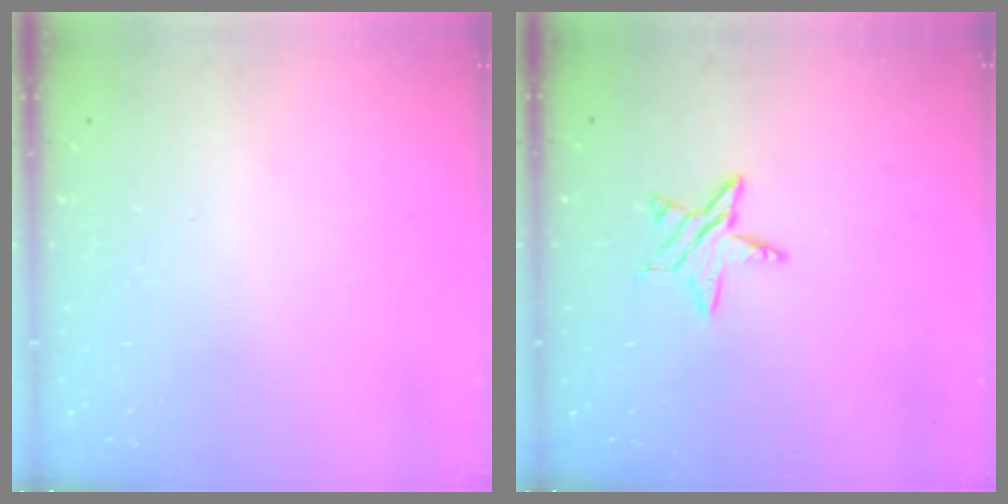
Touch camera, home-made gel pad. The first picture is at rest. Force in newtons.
{"total": 6.5, "press": 6.5, "slide": 0.5}